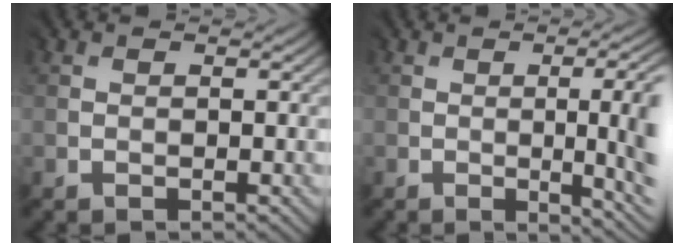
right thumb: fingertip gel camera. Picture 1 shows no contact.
{"total": 9.6, "force": [-0.9, 3.6, 8.8], "torque": [-0.083, 0.008, -0.013]}